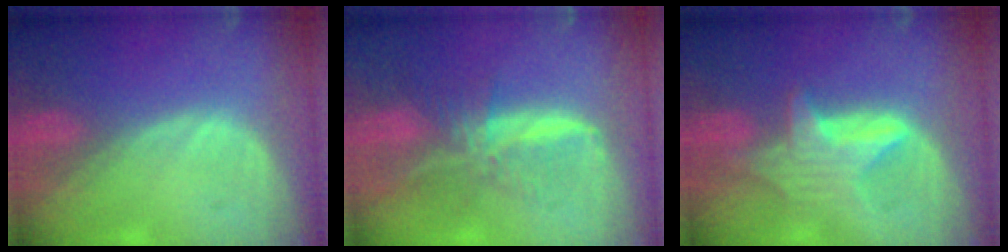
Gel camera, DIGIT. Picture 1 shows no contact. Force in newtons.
{"total": 8.1, "press": 6.8, "slide": 4.4}
{"total": 6.0, "press": 5.9, "slide": 0.9}